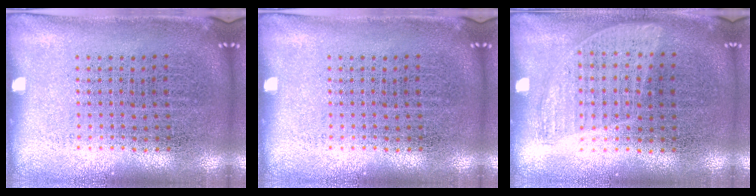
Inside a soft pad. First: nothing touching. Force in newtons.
{"total": 0.0}
{"total": 0.9, "press": 0.8, "slide": 0.4}